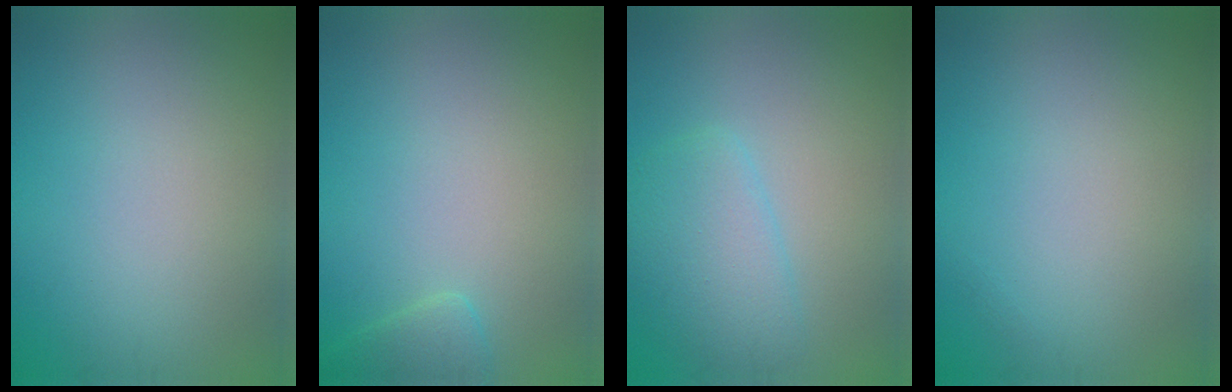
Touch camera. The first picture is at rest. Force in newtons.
{"total": 1.5, "press": 1.5, "slide": 0.1}
{"total": 3.3, "press": 3.3, "slide": 0.2}
{"total": 0.0}